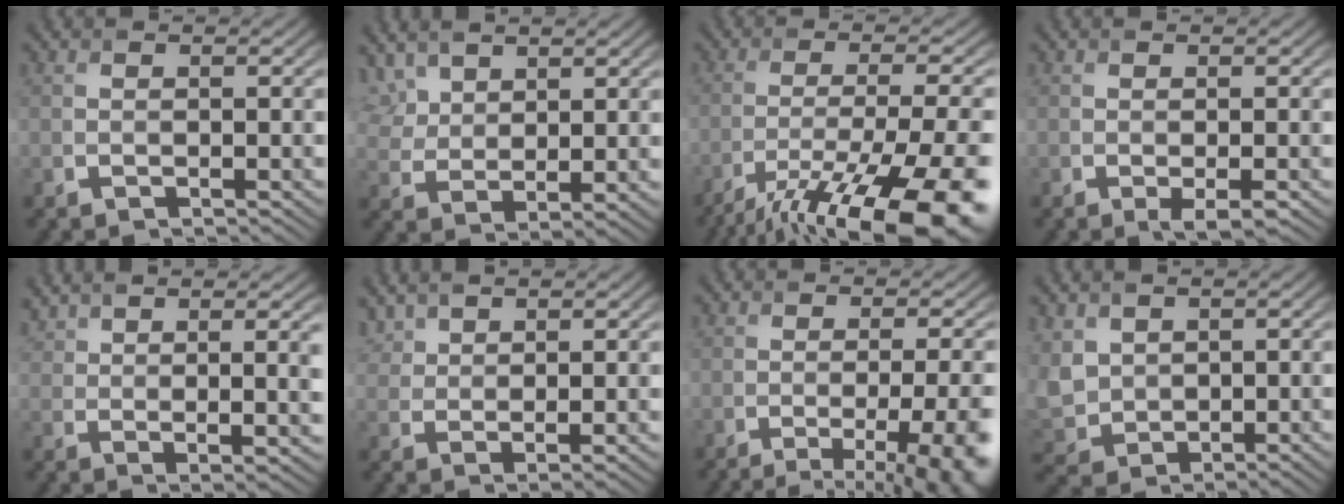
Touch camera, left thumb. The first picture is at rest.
{"total": 5.8, "force": [4.4, 2.6, 2.7], "torque": [-0.071, 0.007, 0.093]}
{"total": 17.4, "force": [-12.0, 4.4, 11.8], "torque": [-0.175, -0.027, -0.175]}
{"total": 1.6, "force": [-0.5, 0.3, 1.5], "torque": [-0.027, -0.001, -0.006]}
{"total": 9.0, "force": [5.1, 2.5, 7.0], "torque": [-0.131, 0.010, 0.093]}
{"total": 5.4, "force": [4.2, 1.7, 2.8], "torque": [-0.070, 0.008, 0.090]}
{"total": 11.8, "force": [-4.6, 3.8, 10.2], "torque": [-0.094, 0.001, -0.050]}
{"total": 5.8, "force": [2.7, 4.2, 2.8], "torque": [-0.099, -0.003, 0.063]}